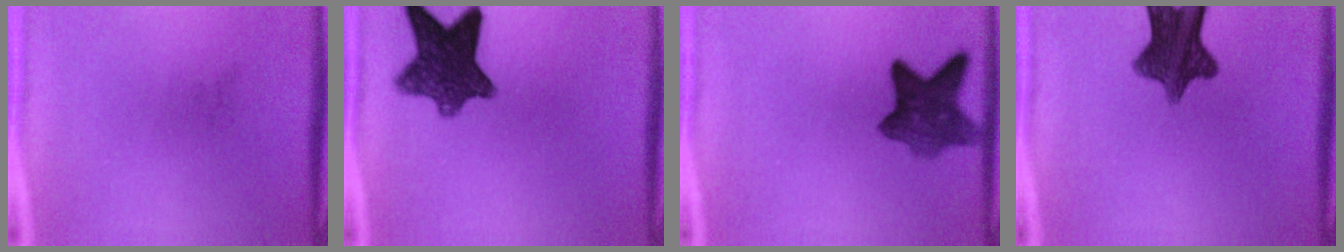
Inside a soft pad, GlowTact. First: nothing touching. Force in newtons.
{"total": 11.0}
{"total": 7.4}
{"total": 10.4}